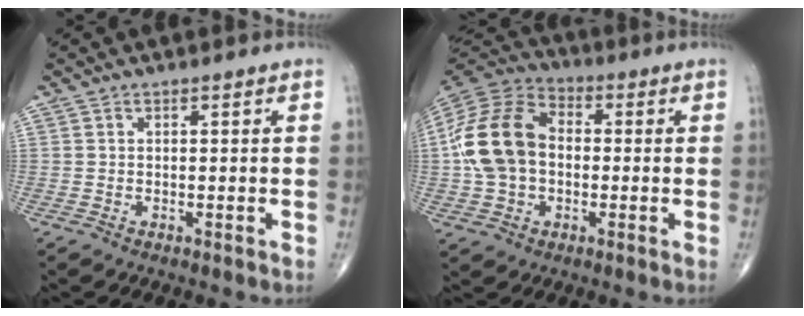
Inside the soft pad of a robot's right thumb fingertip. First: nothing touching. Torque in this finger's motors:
{"motor_torque": [1.12, 2.67, 1.04, -0.66, 0.53]}